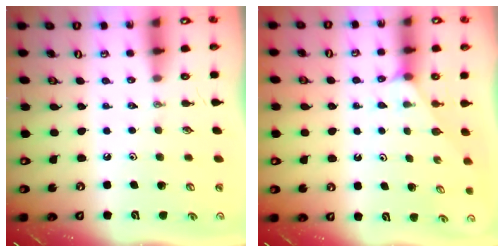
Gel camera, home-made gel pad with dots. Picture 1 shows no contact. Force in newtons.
{"total": 2.6, "press": 2.6, "slide": 0.3}